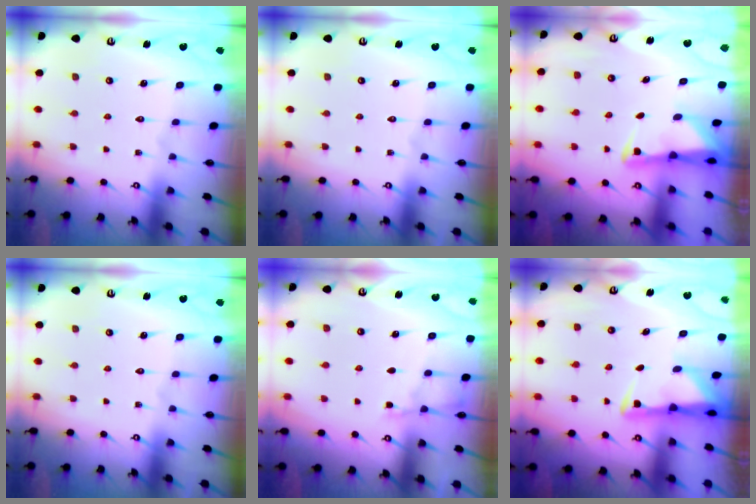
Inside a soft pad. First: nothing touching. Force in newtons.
{"total": 0.0}
{"total": 2.4, "press": 2.3, "slide": 0.4}
{"total": 0.0}
{"total": 3.2, "press": 3.1, "slide": 0.5}
{"total": 2.8, "press": 2.8, "slide": 0.6}